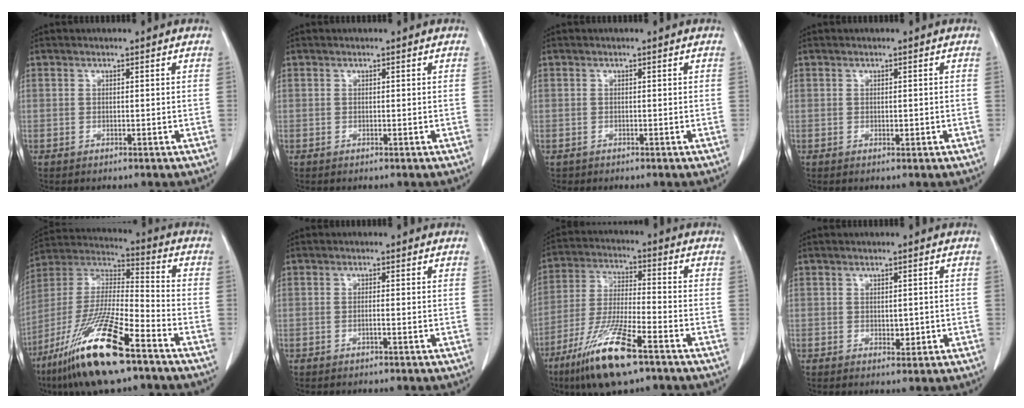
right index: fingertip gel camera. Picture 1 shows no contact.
{"total": 0.0}
{"total": 0.5, "force": [-0.3, 0.4, -0.1], "torque": [-0.003, 0.004, -0.006]}
{"total": 0.9, "force": [-0.1, 0.5, 0.7], "torque": [-0.011, -0.001, 0.001]}
{"total": 20.2, "force": [-12.2, 2.7, 15.9], "torque": [-0.342, -0.043, -0.228]}
{"total": 0.7, "force": [-0.3, 0.0, 0.7], "torque": [-0.013, 0.001, -0.004]}
{"total": 13.3, "force": [-8.1, 1.8, 10.4], "torque": [-0.211, -0.031, -0.146]}
{"total": 1.9, "force": [-0.2, 1.1, 1.5], "torque": [-0.019, -0.002, 0.003]}